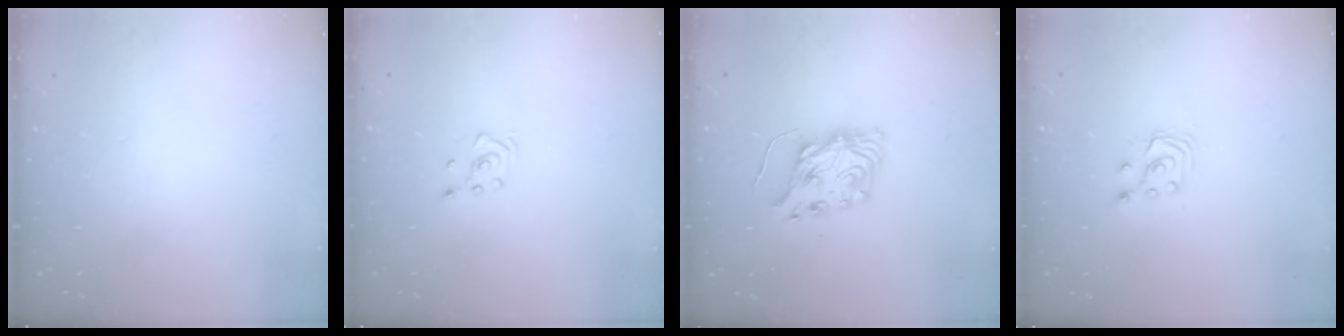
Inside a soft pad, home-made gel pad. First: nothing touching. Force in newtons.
{"total": 2.8, "press": 2.6, "slide": 1.0}
{"total": 8.1, "press": 8.0, "slide": 0.7}
{"total": 2.9, "press": 2.9, "slide": 0.2}